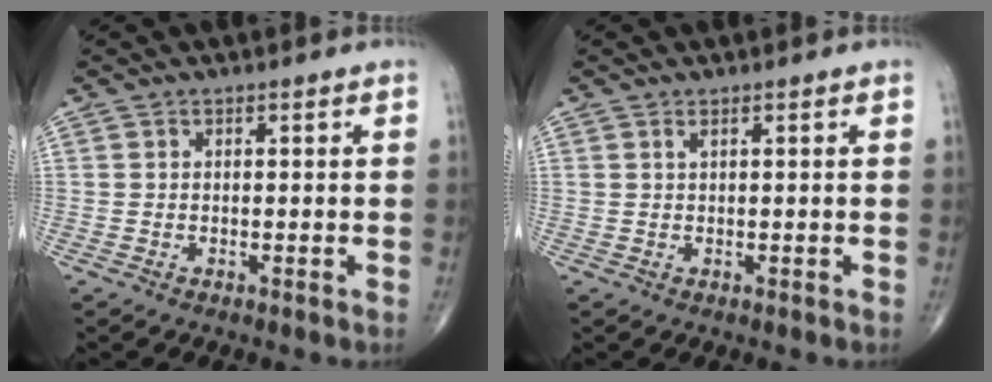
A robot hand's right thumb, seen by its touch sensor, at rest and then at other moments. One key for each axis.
{"total": 0.7, "fx": 0.4, "fy": 0.1, "fz": 0.5, "tx": -0.013, "ty": 0.001, "tz": 0.010}